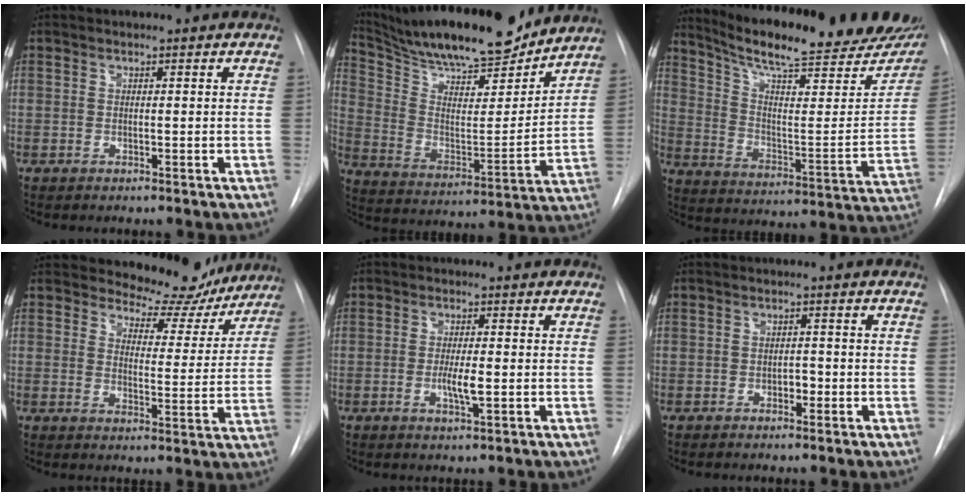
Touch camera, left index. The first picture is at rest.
{"total": 22.3, "force": [19.8, 4.0, 9.4], "torque": [-0.168, -0.005, 0.314]}
{"total": 27.7, "force": [23.0, 4.0, 15.0], "torque": [-0.229, -0.062, 0.310]}
{"total": 11.2, "force": [10.5, 3.7, 1.3], "torque": [0.002, -0.025, 0.124]}
{"total": 3.4, "force": [-0.6, 0.5, 3.3], "torque": [-0.062, -0.004, -0.010]}
{"total": 1.4, "force": [-0.6, 0.9, 1.0], "torque": [-0.012, 0.004, -0.009]}